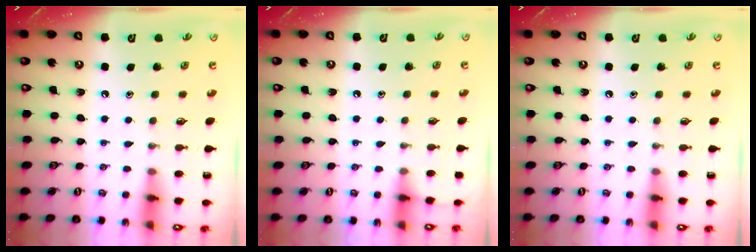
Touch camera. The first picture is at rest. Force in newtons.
{"total": 3.3, "press": 3.3, "slide": 0.4}
{"total": 0.0}